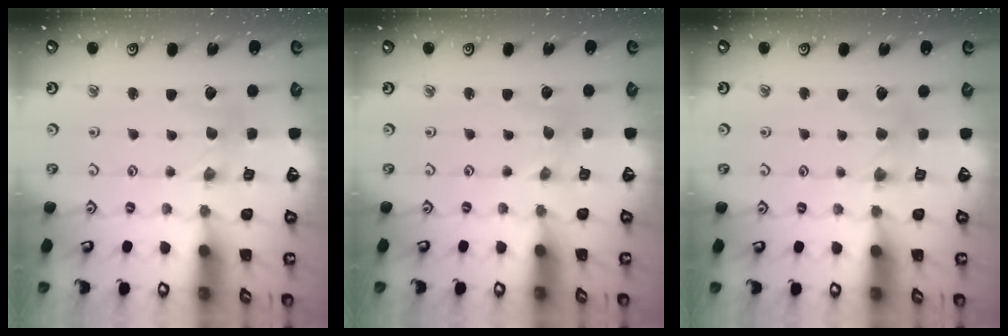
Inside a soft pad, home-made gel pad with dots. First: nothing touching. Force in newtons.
{"total": 0.0}
{"total": 3.3, "press": 3.3, "slide": 0.4}